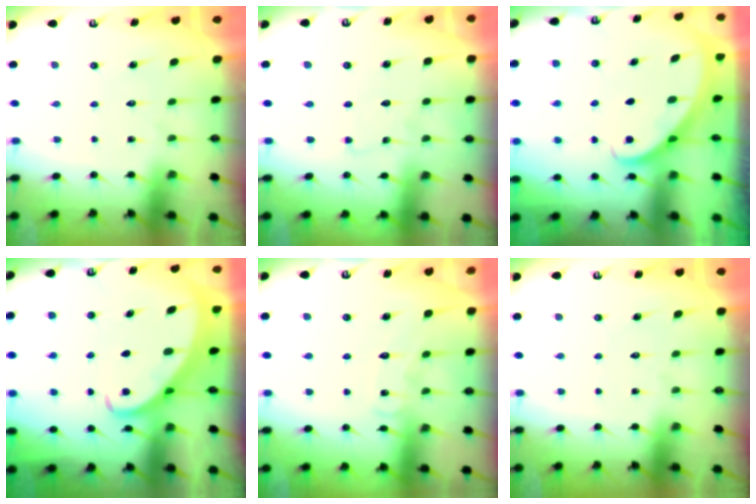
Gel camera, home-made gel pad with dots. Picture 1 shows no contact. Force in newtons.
{"total": 1.8, "press": 1.8, "slide": 0.1}
{"total": 2.7, "press": 2.7, "slide": 0.2}
{"total": 2.9, "press": 2.9, "slide": 0.3}
{"total": 6.5, "press": 6.5, "slide": 0.6}
{"total": 0.0}